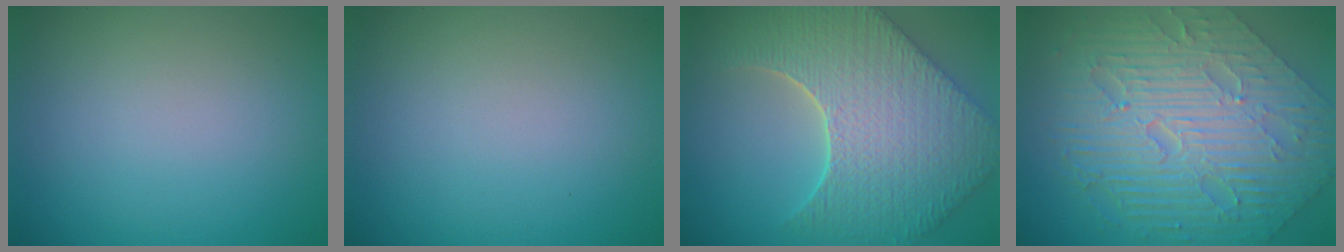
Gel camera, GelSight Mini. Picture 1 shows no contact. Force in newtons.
{"total": 0.0}
{"total": 8.8, "press": 7.2, "slide": 5.0}
{"total": 10.7, "press": 7.2, "slide": 8.0}